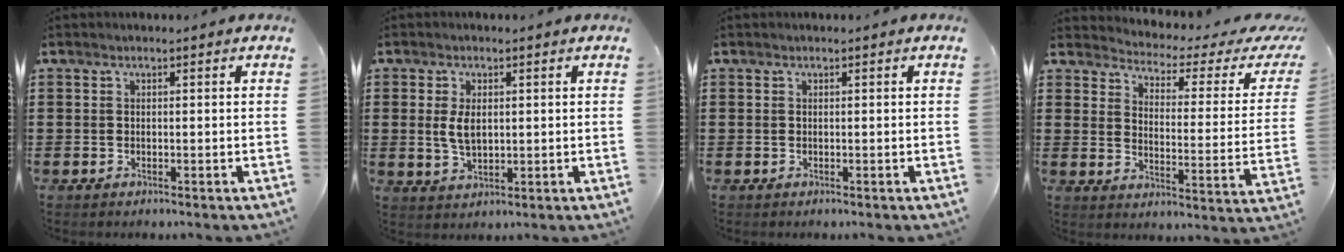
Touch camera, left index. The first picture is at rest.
{"total": 4.1, "force": [0.6, 2.3, 3.3], "torque": [-0.077, 0.005, 0.008]}
{"total": 0.0}
{"total": 2.8, "force": [2.3, 0.6, 1.4], "torque": [-0.037, -0.030, 0.029]}